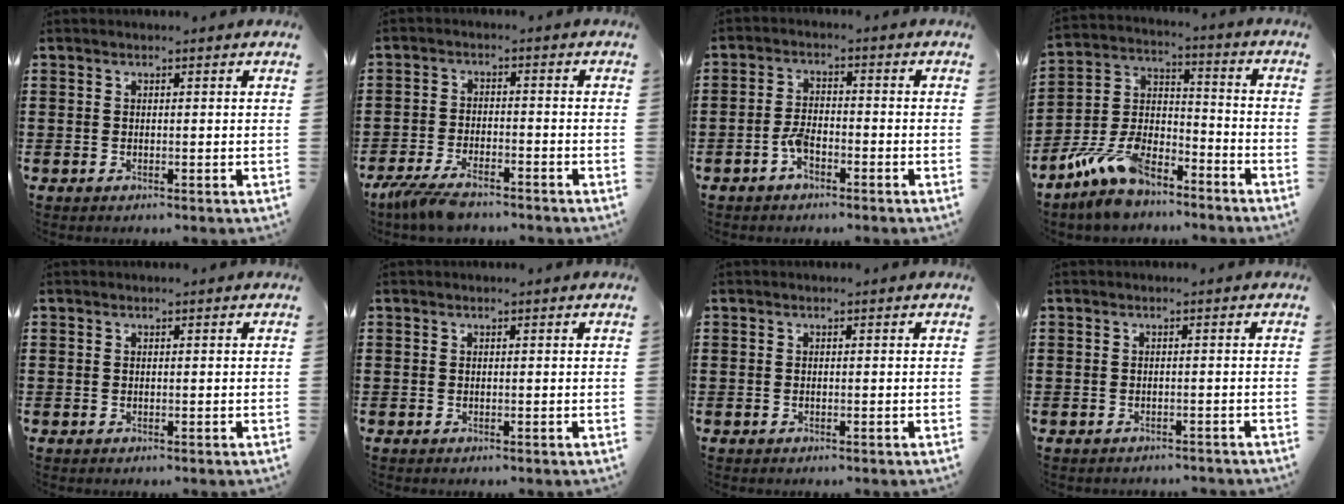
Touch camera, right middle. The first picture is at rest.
{"total": 5.1, "force": [-4.3, 1.0, 2.6], "torque": [-0.071, -0.010, -0.086]}
{"total": 3.3, "force": [-1.9, 1.4, 2.3], "torque": [-0.058, -0.002, -0.039]}
{"total": 10.5, "force": [-8.2, 4.4, 5.0], "torque": [-0.125, 0.018, -0.161]}
{"total": 0.0}
{"total": 0.0}
{"total": 0.0}
{"total": 1.0, "force": [-1.0, 0.2, 0.0], "torque": [-0.004, 0.001, -0.022]}